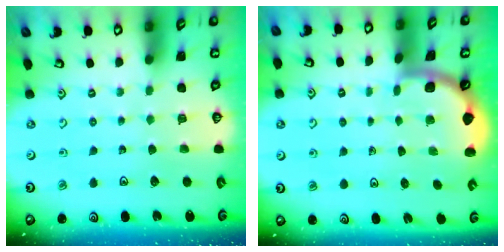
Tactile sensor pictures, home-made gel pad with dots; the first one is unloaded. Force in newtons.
{"total": 1.7, "press": 1.7, "slide": 0.0}